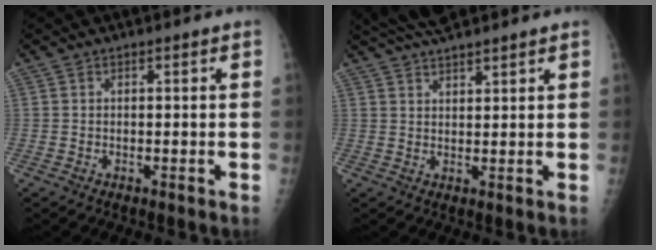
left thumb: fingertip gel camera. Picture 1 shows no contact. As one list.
[{"total": 7.4, "force": [6.4, 1.4, 3.5], "torque": [-0.049, 0.003, 0.116]}]